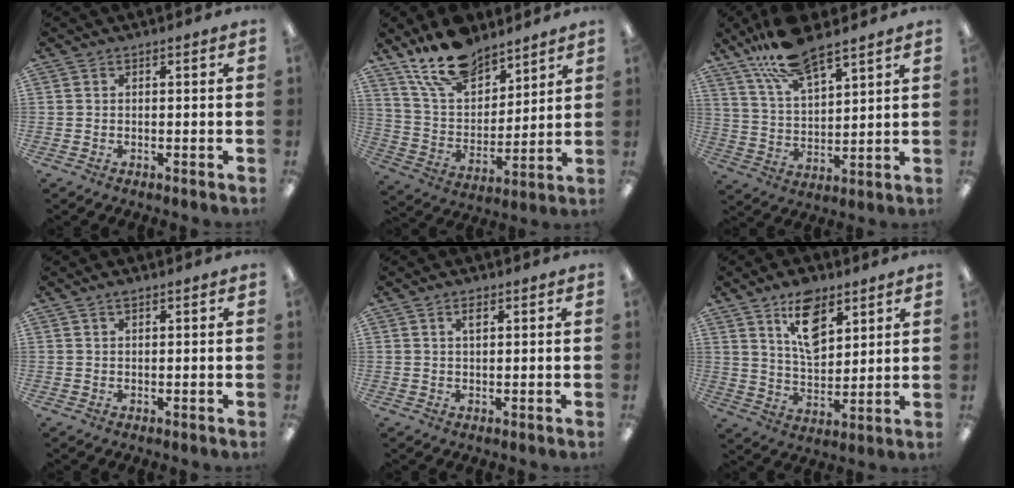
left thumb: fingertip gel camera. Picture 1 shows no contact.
{"total": 16.1, "force": [12.7, 7.4, 6.6], "torque": [-0.125, -0.072, 0.235]}
{"total": 14.4, "force": [11.1, 4.5, 8.0], "torque": [-0.165, -0.044, 0.201]}
{"total": 1.6, "force": [1.2, 0.6, 0.9], "torque": [-0.019, 0.001, 0.023]}
{"total": 2.6, "force": [1.5, 1.1, 1.7], "torque": [-0.023, -0.004, 0.024]}
{"total": 12.4, "force": [7.5, 6.8, 7.3], "torque": [-0.113, -0.028, 0.133]}